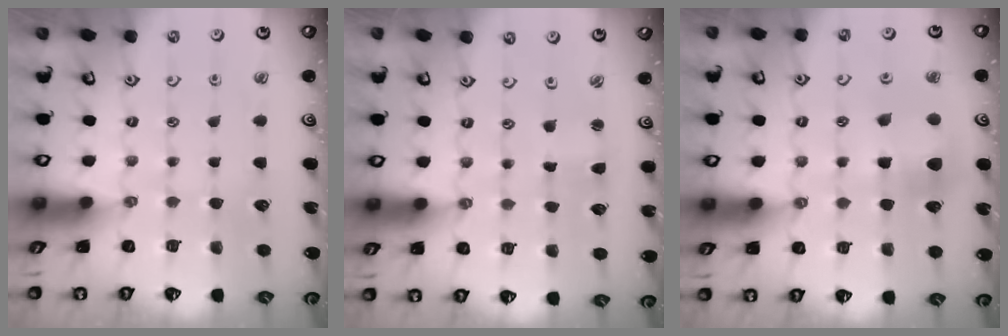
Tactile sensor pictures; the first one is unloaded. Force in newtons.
{"total": 1.9, "press": 1.9, "slide": 0.4}
{"total": 6.9, "press": 6.9, "slide": 0.3}